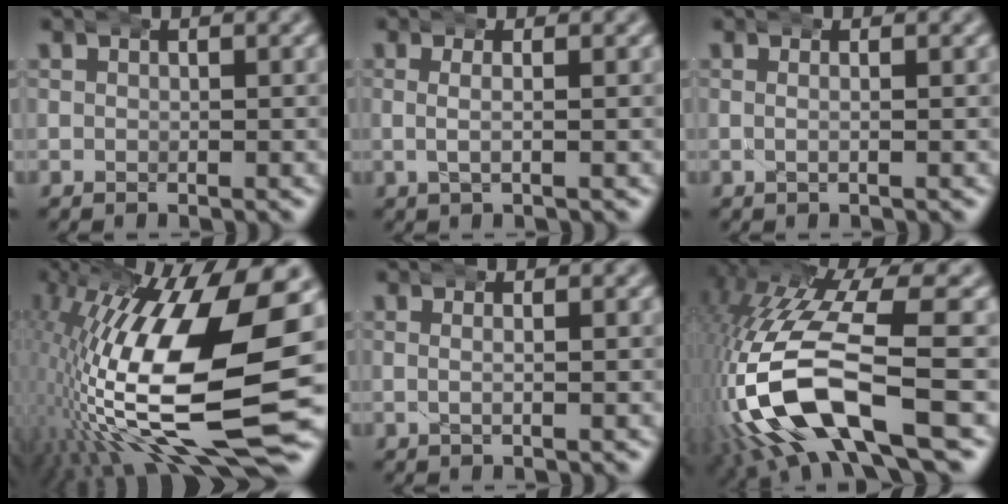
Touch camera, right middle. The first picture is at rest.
{"total": 1.8, "force": [0.0, 0.3, 1.7], "torque": [-0.034, 0.007, -0.002]}
{"total": 0.7, "force": [0.0, -0.3, 0.6], "torque": [-0.010, 0.003, -0.003]}
{"total": 19.0, "force": [-1.9, 7.5, 17.3], "torque": [-0.281, -0.003, -0.016]}
{"total": 0.9, "force": [-0.1, -0.2, 0.9], "torque": [-0.015, 0.005, -0.004]}
{"total": 11.4, "force": [-2.2, 5.5, 9.8], "torque": [-0.239, -0.030, -0.022]}